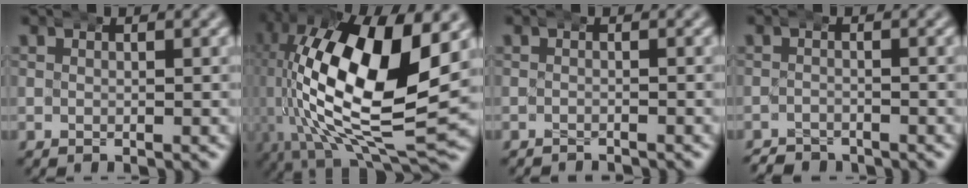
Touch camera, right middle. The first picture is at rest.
{"total": 18.3, "force": [0.8, 8.8, 16.0], "torque": [-0.290, -0.025, 0.031]}
{"total": 1.6, "force": [-1.6, 0.2, 0.0], "torque": [-0.009, -0.004, -0.027]}
{"total": 2.1, "force": [-2.0, 0.7, -0.2], "torque": [-0.006, -0.009, -0.033]}